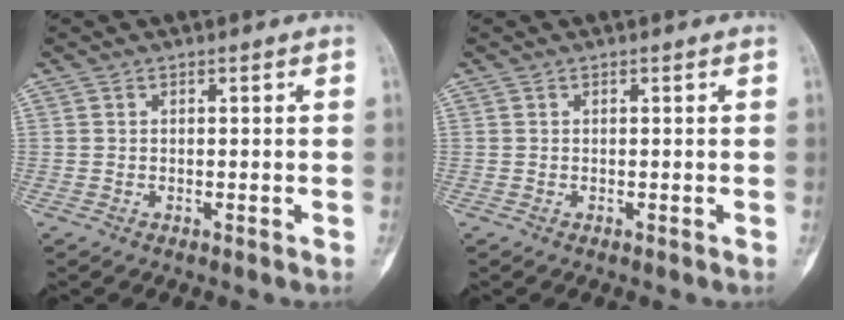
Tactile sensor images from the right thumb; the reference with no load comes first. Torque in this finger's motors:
{"motor_torque": [0.00, 0.00, 0.08, -0.07, 0.02]}